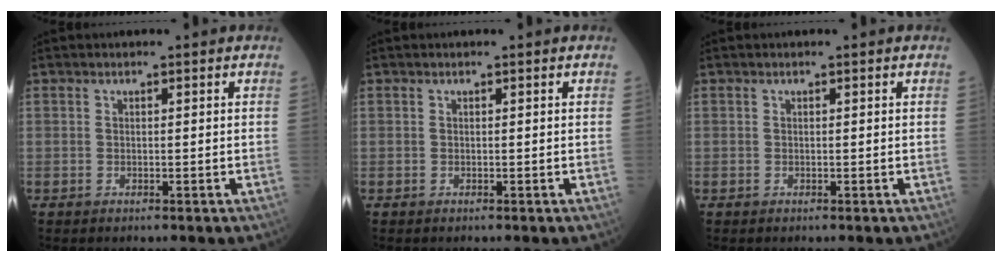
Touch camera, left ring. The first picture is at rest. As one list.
[{"total": 0.0}, {"total": 0.0}]